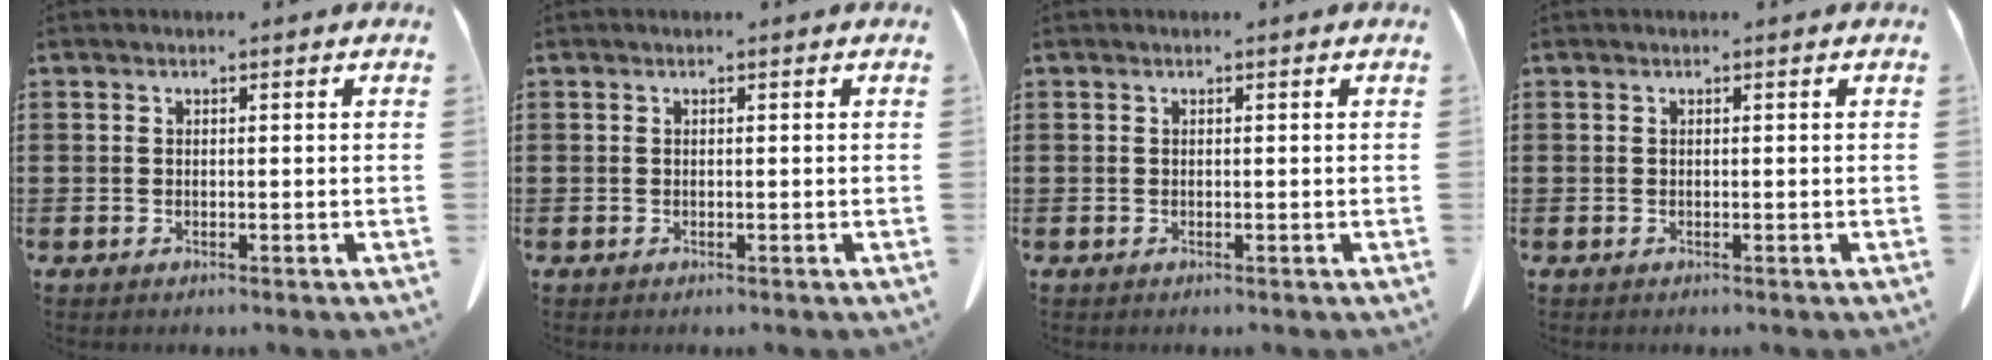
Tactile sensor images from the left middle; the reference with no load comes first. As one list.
[{"total": 0.0}, {"total": 0.0}, {"total": 0.0}]